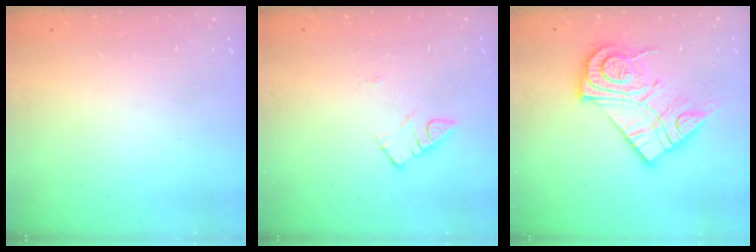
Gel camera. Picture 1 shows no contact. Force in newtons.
{"total": 3.1, "press": 3.0, "slide": 0.4}
{"total": 16.6, "press": 16.6, "slide": 0.5}